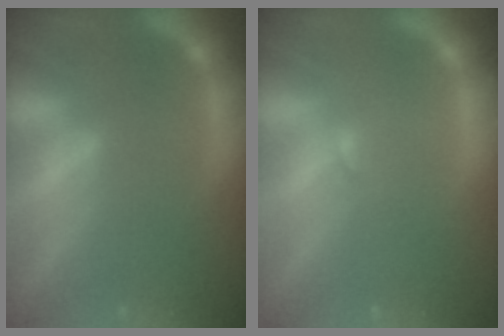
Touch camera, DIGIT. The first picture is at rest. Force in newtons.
{"total": 1.0}